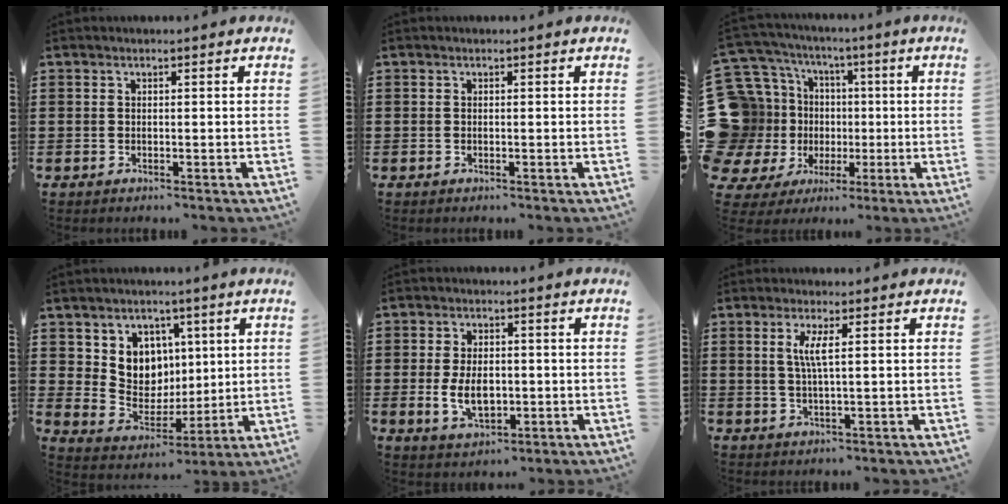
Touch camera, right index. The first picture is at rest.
{"total": 0.0}
{"total": 13.3, "force": [-1.8, 13.0, 2.3], "torque": [-0.125, -0.017, 0.005]}
{"total": 7.5, "force": [3.2, 6.7, 1.0], "torque": [-0.050, -0.025, 0.061]}
{"total": 5.9, "force": [-0.8, 3.6, 4.6], "torque": [-0.090, 0.000, -0.018]}
{"total": 3.3, "force": [0.8, 0.1, 3.2], "torque": [-0.065, -0.002, 0.011]}